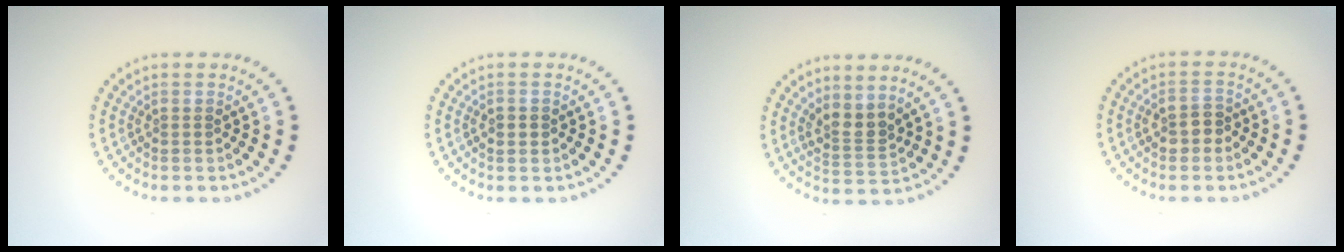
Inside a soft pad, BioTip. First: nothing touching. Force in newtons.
{"total": 1.5, "press": 1.5, "slide": 0.2}
{"total": 2.7, "press": 2.2, "slide": 1.4}
{"total": 2.1, "press": 2.1, "slide": 0.5}